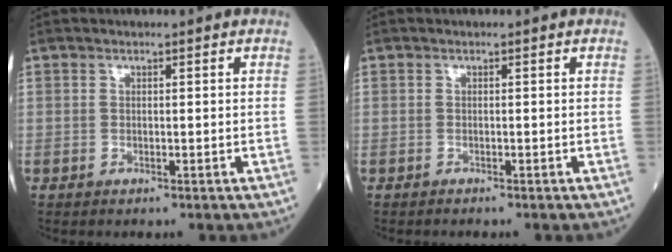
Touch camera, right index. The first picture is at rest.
{"total": 0.9, "force": [-0.9, 0.0, 0.3], "torque": [-0.006, 0.000, -0.012]}